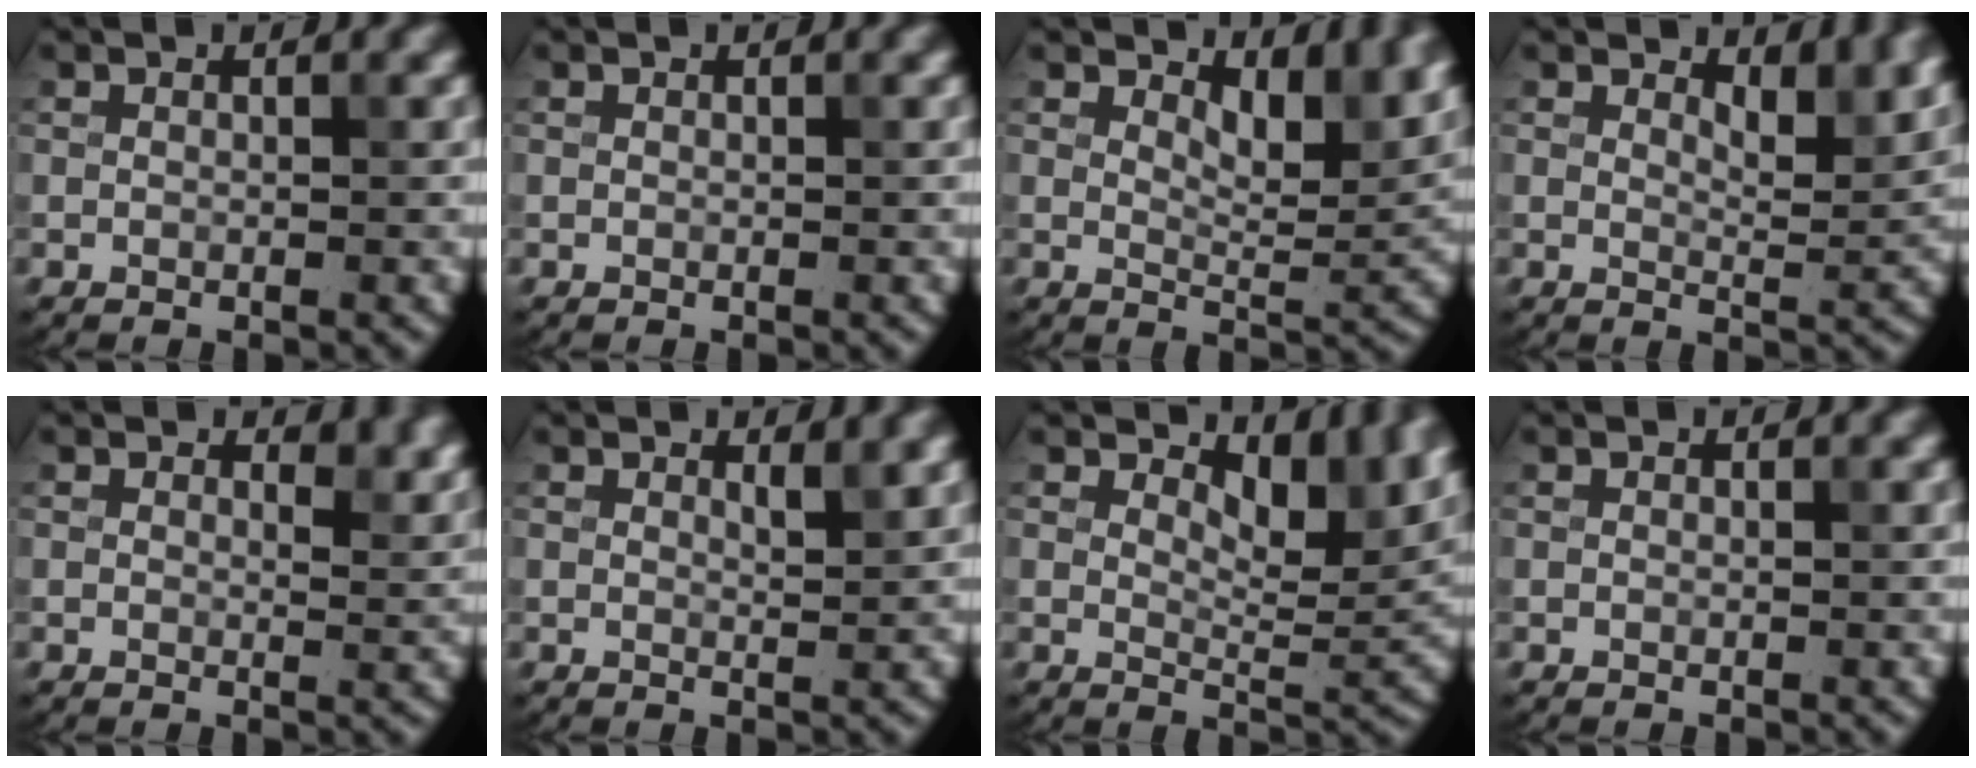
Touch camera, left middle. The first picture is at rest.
{"total": 0.0}
{"total": 5.3, "force": [3.5, 2.1, 3.3], "torque": [-0.050, -0.009, 0.047]}
{"total": 3.0, "force": [2.2, 1.0, 1.8], "torque": [-0.029, -0.006, 0.028]}
{"total": 2.1, "force": [1.5, 1.0, 1.1], "torque": [-0.016, -0.009, 0.018]}
{"total": 1.1, "force": [0.9, 0.2, 0.6], "torque": [-0.008, -0.001, 0.014]}
{"total": 7.3, "force": [4.6, 3.0, 4.8], "torque": [-0.064, -0.004, 0.071]}
{"total": 0.0}